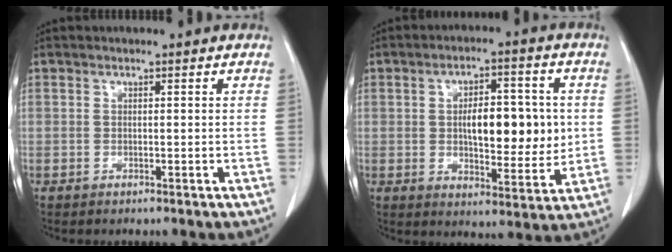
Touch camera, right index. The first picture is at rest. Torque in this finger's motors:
{"motor_torque": [0.99, -0.52, 0.54, 0.12]}